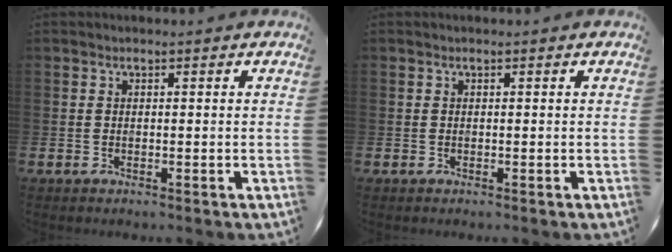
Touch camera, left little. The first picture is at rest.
{"total": 0.0}